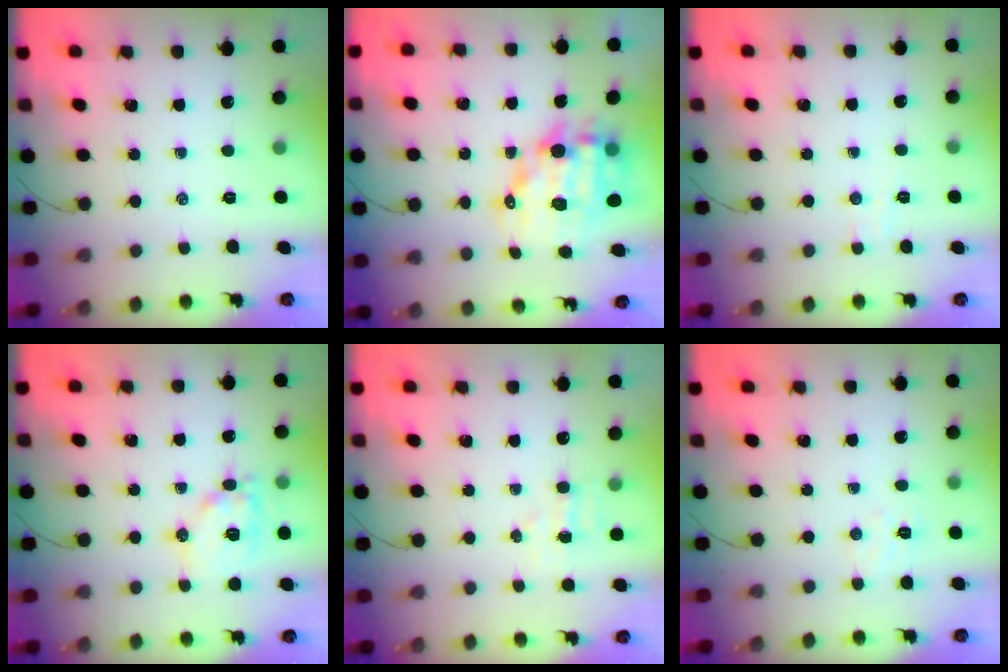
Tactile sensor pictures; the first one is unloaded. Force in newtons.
{"total": 13.9, "press": 13.5, "slide": 3.0}
{"total": 2.4, "press": 2.3, "slide": 0.6}
{"total": 11.5, "press": 11.5, "slide": 1.0}
{"total": 4.0, "press": 3.9, "slide": 1.1}
{"total": 4.2, "press": 4.1, "slide": 0.9}